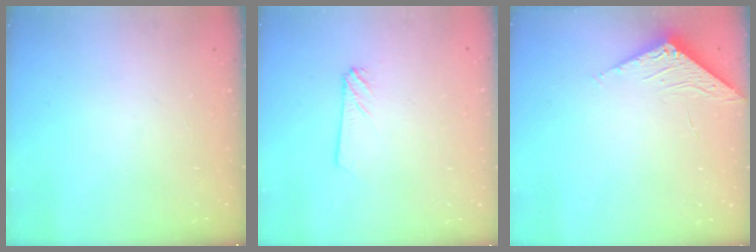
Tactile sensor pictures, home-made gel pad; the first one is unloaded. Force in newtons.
{"total": 2.4, "press": 2.4, "slide": 0.3}
{"total": 6.9, "press": 6.9, "slide": 0.5}